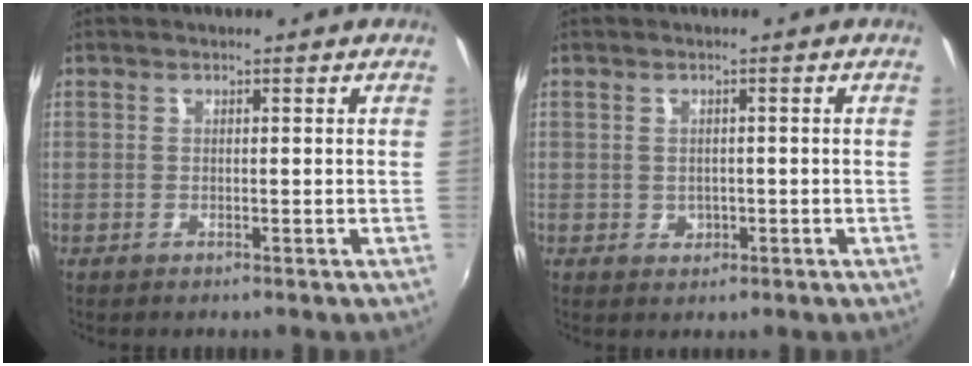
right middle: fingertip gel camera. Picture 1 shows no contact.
{"total": 1.9, "force": [-0.3, 1.8, 0.7], "torque": [-0.008, 0.001, -0.001]}